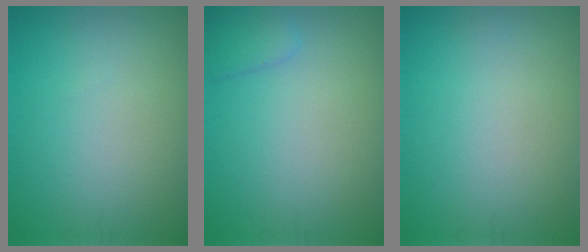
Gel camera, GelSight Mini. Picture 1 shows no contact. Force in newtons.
{"total": 1.5, "press": 1.5, "slide": 0.2}
{"total": 0.0}